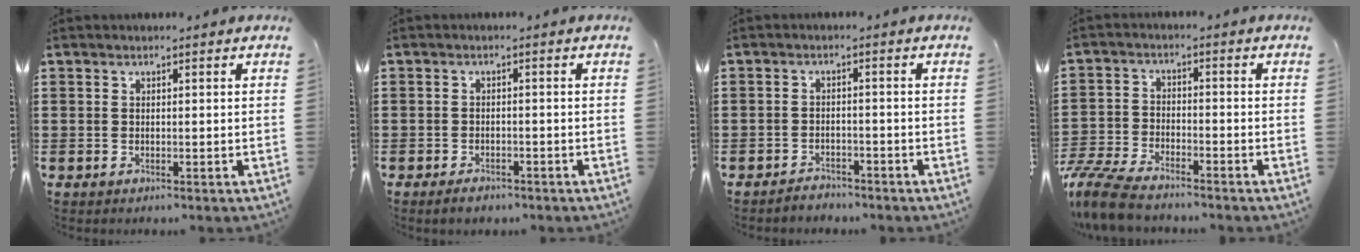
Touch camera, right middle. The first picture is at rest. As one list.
[{"total": 1.7, "force": [-1.5, 0.5, 0.7], "torque": [-0.017, -0.001, -0.029]}, {"total": 2.1, "force": [-2.1, 0.3, 0.0], "torque": [-0.008, 0.002, -0.046]}, {"total": 7.0, "force": [-6.3, 1.1, 2.8], "torque": [-0.086, -0.007, -0.131]}]